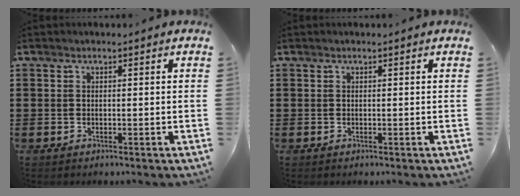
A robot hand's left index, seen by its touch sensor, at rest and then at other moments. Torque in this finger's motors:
{"motor_torque": [-0.01, 0.01, 0.00, 0.00]}